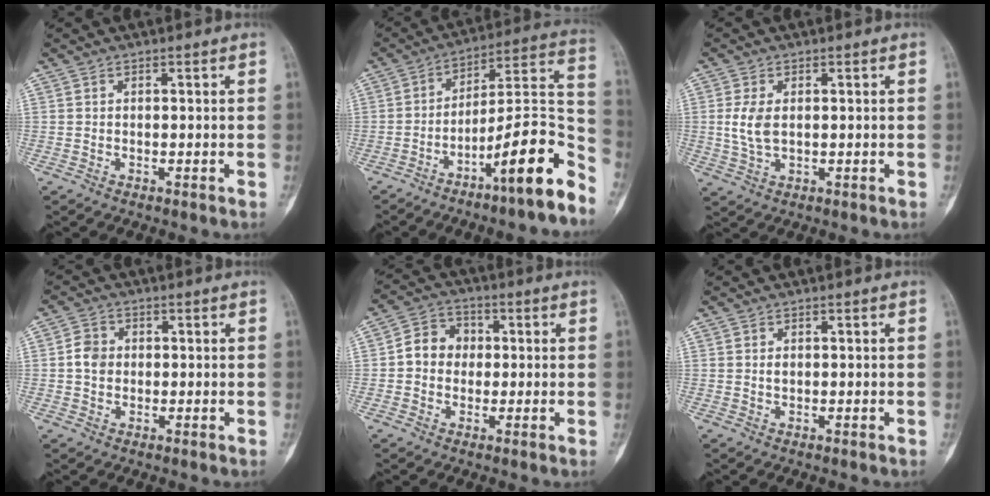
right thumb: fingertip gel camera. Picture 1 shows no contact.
{"total": 16.3, "force": [-10.0, 2.1, 12.6], "torque": [-0.178, 0.091, -0.161]}
{"total": 4.7, "force": [0.5, 2.6, 3.8], "torque": [-0.088, -0.002, 0.013]}
{"total": 3.8, "force": [0.0, 3.3, 2.0], "torque": [-0.025, 0.006, -0.006]}
{"total": 6.7, "force": [0.1, 5.8, 3.3], "torque": [-0.032, 0.019, -0.012]}
{"total": 0.8, "force": [0.1, 0.5, 0.6], "torque": [-0.010, 0.001, 0.003]}